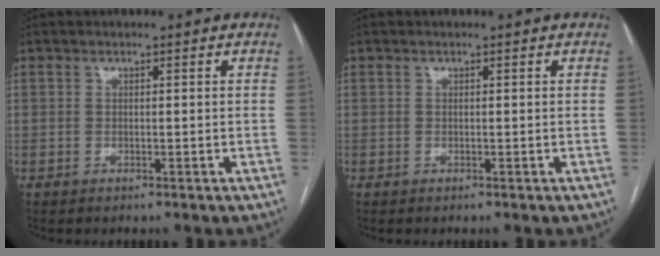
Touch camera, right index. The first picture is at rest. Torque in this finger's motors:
{"motor_torque": [0.00, 0.00, 0.00, 0.00]}